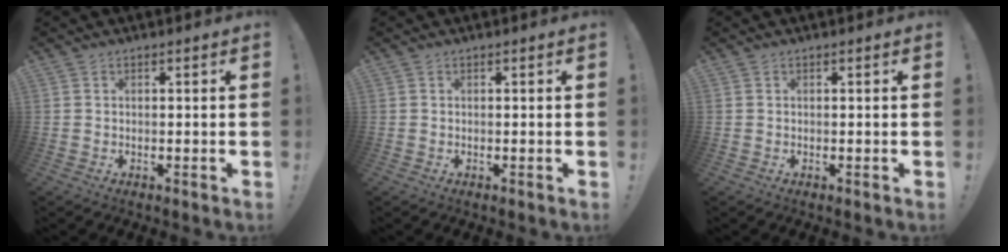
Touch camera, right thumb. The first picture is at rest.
{"total": 0.0}
{"total": 0.0}